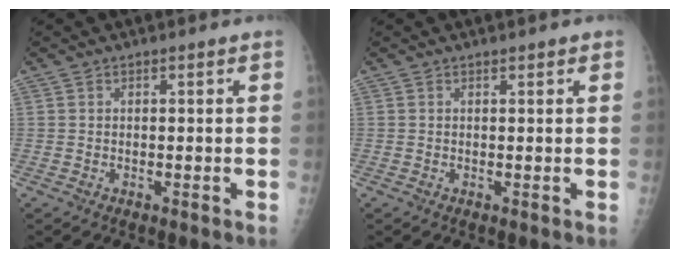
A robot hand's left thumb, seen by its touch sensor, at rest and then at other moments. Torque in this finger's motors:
{"motor_torque": [-0.43, 0.06, -0.34, -0.13, -0.14]}